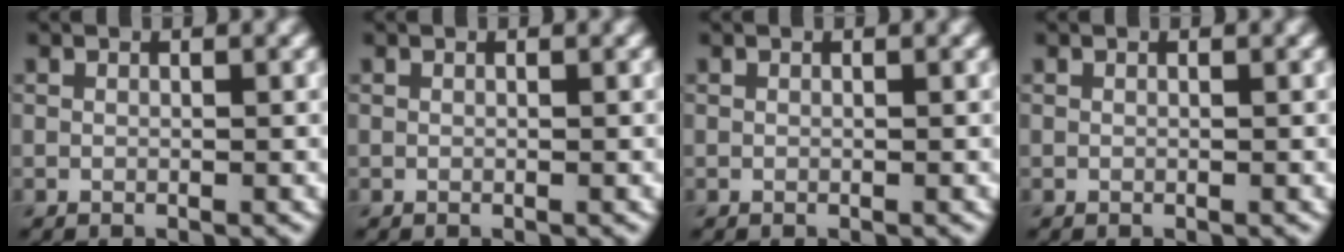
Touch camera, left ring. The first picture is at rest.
{"total": 0.0}
{"total": 0.0}
{"total": 0.0}